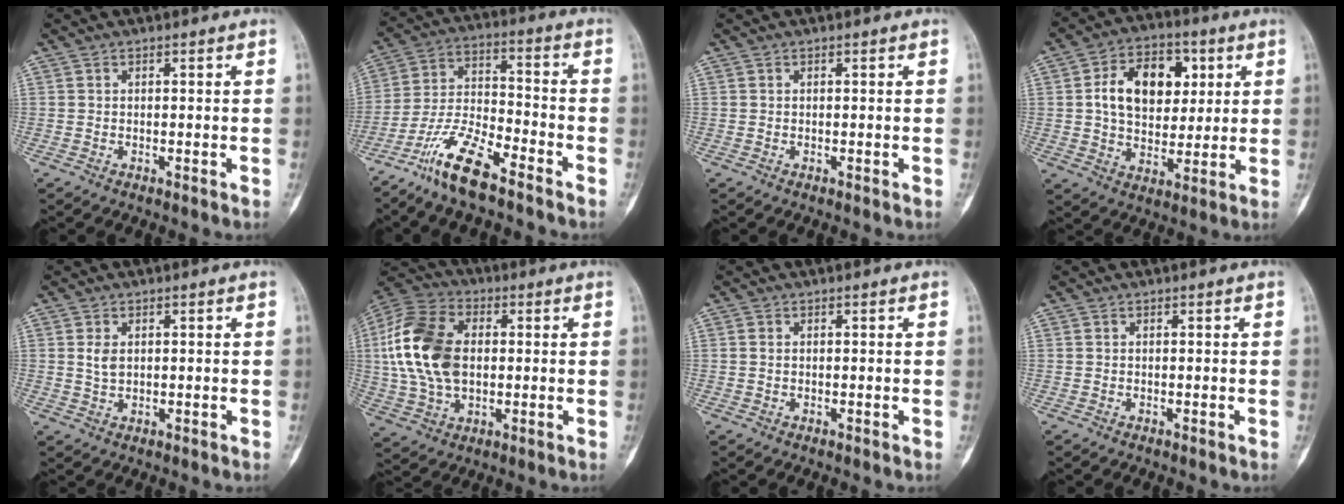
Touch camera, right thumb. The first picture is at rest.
{"total": 12.6, "force": [-9.1, 3.5, 7.9], "torque": [-0.158, 0.059, -0.179]}
{"total": 0.0}
{"total": 14.7, "force": [3.3, 10.0, 10.2], "torque": [-0.126, 0.003, 0.053]}
{"total": 2.6, "force": [0.5, 1.8, 1.9], "torque": [-0.027, -0.002, 0.012]}
{"total": 18.4, "force": [1.3, 11.9, 14.0], "torque": [-0.277, 0.013, 0.022]}
{"total": 0.7, "force": [0.0, 0.5, 0.5], "torque": [-0.008, 0.000, -0.001]}
{"total": 0.0}